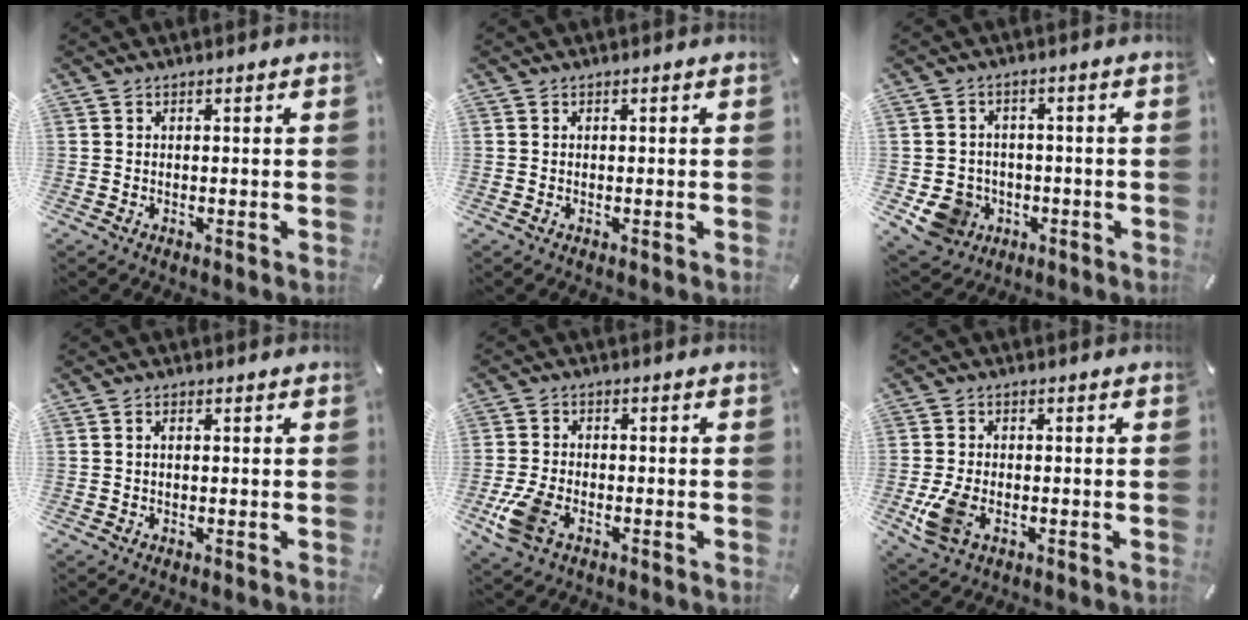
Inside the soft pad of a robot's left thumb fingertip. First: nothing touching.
{"total": 0.0}
{"total": 8.4, "force": [-2.5, 7.7, 2.3], "torque": [-0.059, 0.014, -0.045]}
{"total": 1.1, "force": [0.1, 0.6, 0.9], "torque": [-0.018, 0.004, 0.000]}
{"total": 7.6, "force": [-3.3, 4.8, 4.9], "torque": [-0.121, 0.005, -0.062]}
{"total": 6.8, "force": [-2.3, 4.4, 4.6], "torque": [-0.119, 0.000, -0.046]}